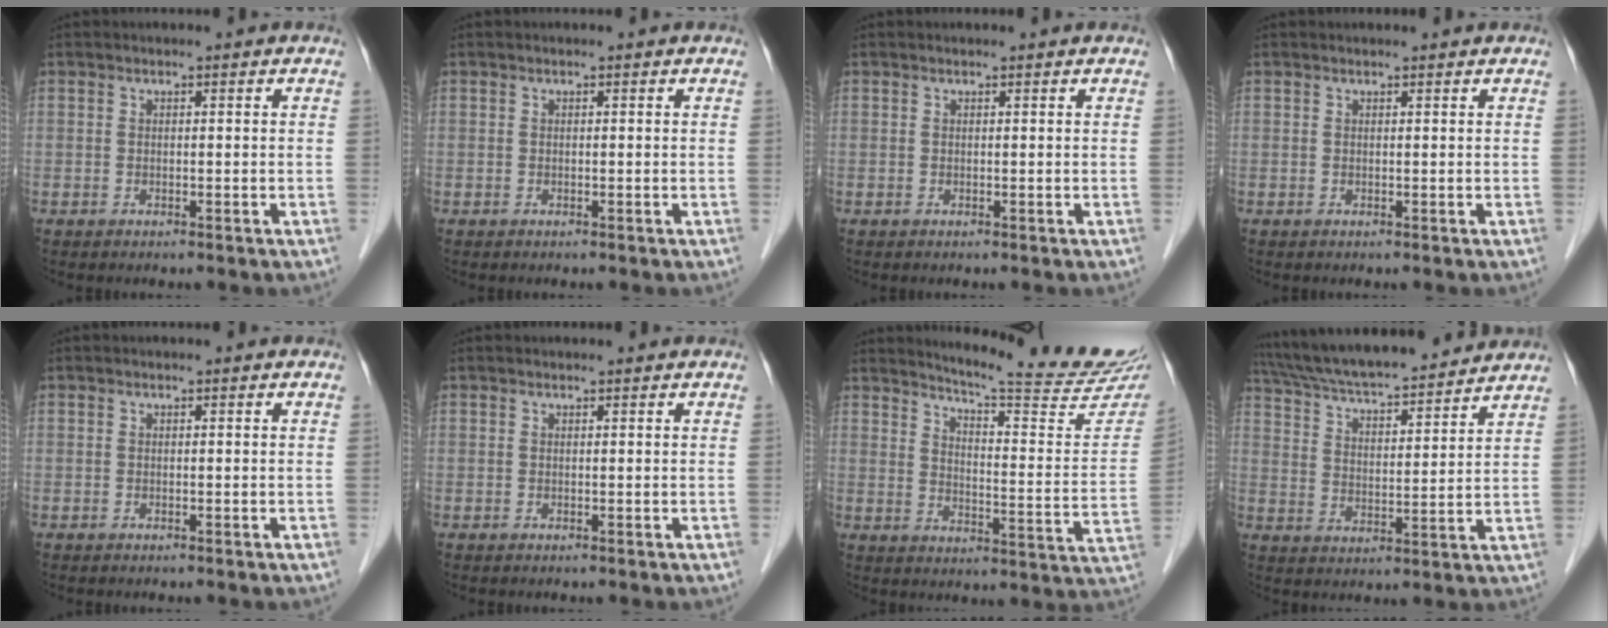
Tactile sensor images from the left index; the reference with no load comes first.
{"total": 0.0}
{"total": 0.6, "force": [0.6, 0.0, 0.1], "torque": [-0.004, 0.004, 0.008]}
{"total": 1.2, "force": [1.2, 0.1, 0.1], "torque": [-0.009, 0.010, 0.016]}
{"total": 0.0}
{"total": 0.9, "force": [0.9, 0.1, 0.1], "torque": [-0.008, 0.007, 0.012]}
{"total": 20.8, "force": [19.5, -0.1, 7.3], "torque": [-0.108, -0.102, 0.239]}
{"total": 19.9, "force": [18.0, 2.3, 8.0], "torque": [-0.142, 0.027, 0.280]}